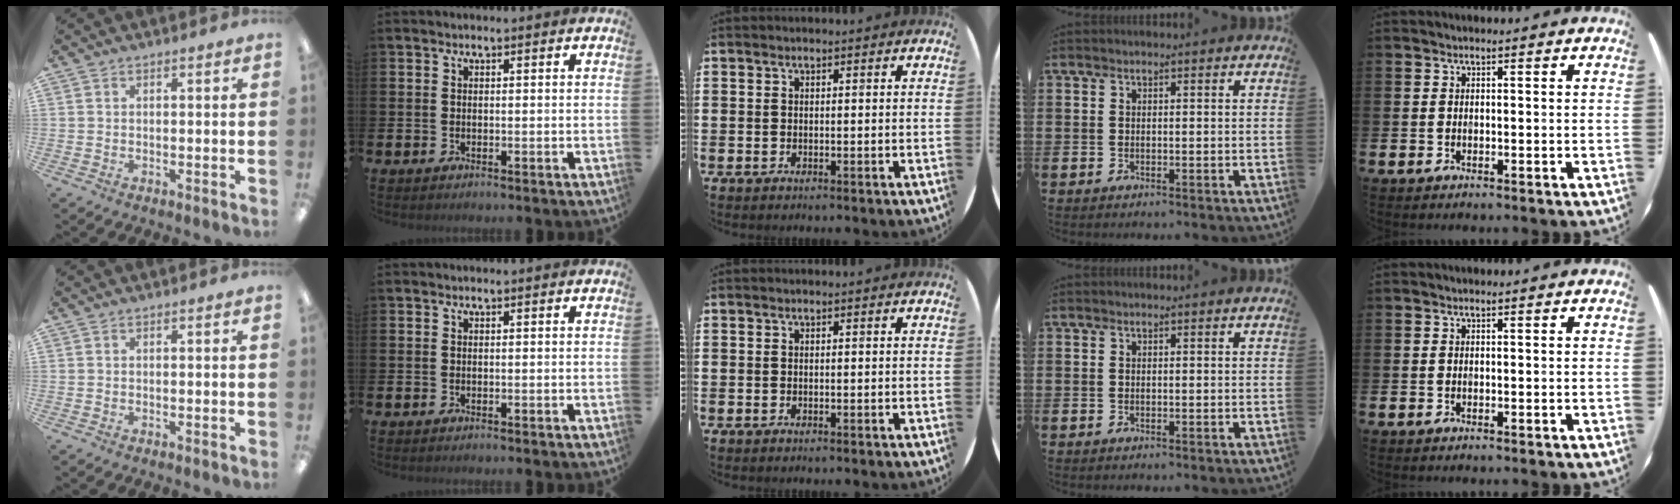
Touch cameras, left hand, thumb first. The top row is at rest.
{}